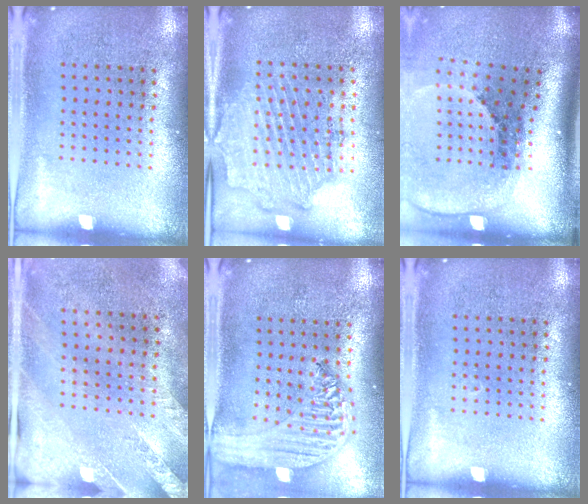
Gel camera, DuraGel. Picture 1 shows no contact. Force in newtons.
{"total": 1.9, "press": 1.7, "slide": 0.8}
{"total": 2.8, "press": 1.8, "slide": 2.1}
{"total": 2.6, "press": 2.1, "slide": 1.6}
{"total": 2.2, "press": 2.0, "slide": 1.0}
{"total": 0.0}